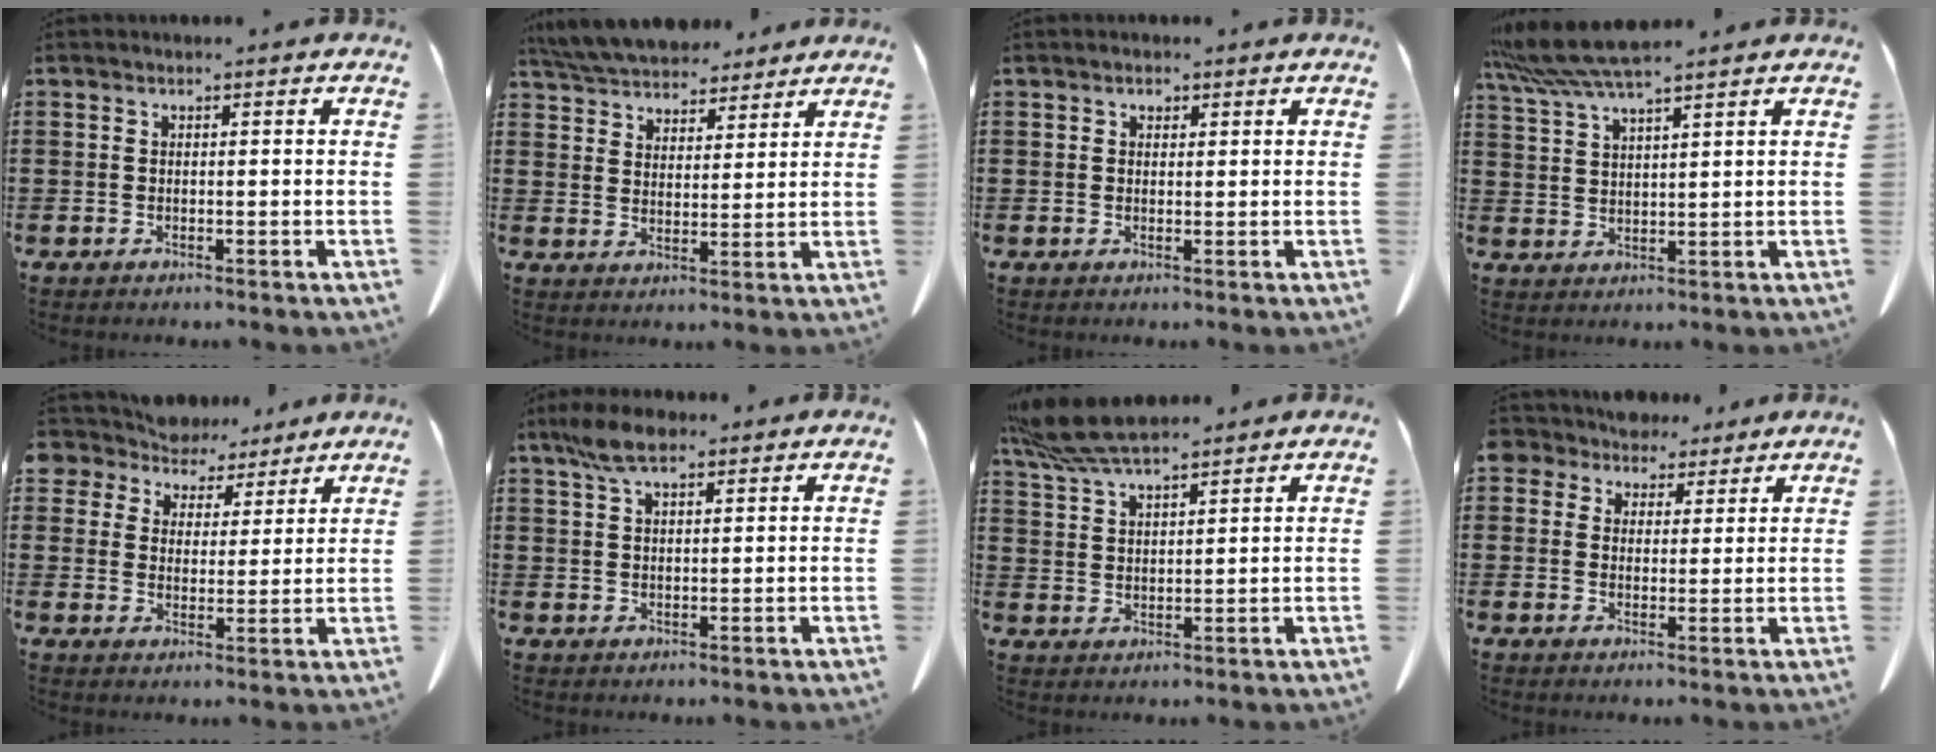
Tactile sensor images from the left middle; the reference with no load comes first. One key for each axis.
{"total": 7.0, "fx": 6.6, "fy": 1.8, "fz": 1.3, "tx": -0.053, "ty": -0.022, "tz": 0.125}
{"total": 2.6, "fx": 0.8, "fy": 0.3, "fz": 2.5, "tx": -0.051, "ty": 0.005, "tz": 0.012}
{"total": 7.1, "fx": 5.9, "fy": 0.1, "fz": 3.9, "tx": -0.091, "ty": -0.016, "tz": 0.107}
{"total": 5.9, "fx": 5.3, "fy": 2.6, "fz": 0.1, "tx": -0.037, "ty": -0.024, "tz": 0.096}
{"total": 5.5, "fx": 3.6, "fy": 2.0, "fz": 3.7, "tx": -0.081, "ty": 0.007, "tz": 0.066}
{"total": 7.9, "fx": 6.7, "fy": 1.5, "fz": 3.9, "tx": -0.096, "ty": -0.011, "tz": 0.126}
{"total": 4.8, "fx": 3.9, "fy": 2.8, "fz": 0.7, "tx": -0.026, "ty": 0.003, "tz": 0.071}